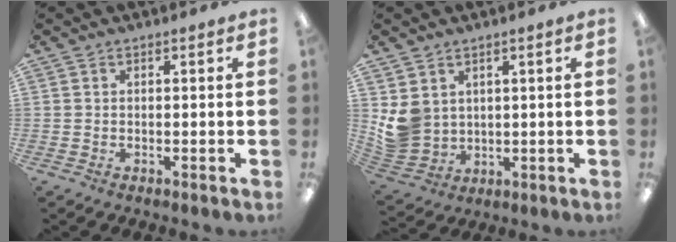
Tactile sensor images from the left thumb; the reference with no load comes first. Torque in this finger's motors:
{"motor_torque": [0.98, 0.93, 0.55, -0.69, 0.05]}